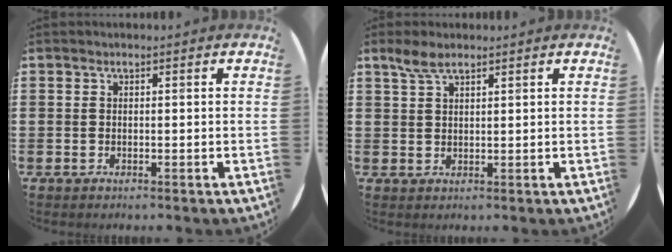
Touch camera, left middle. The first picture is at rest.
{"total": 2.9, "force": [2.2, 1.0, 1.7], "torque": [-0.039, 0.005, 0.039]}